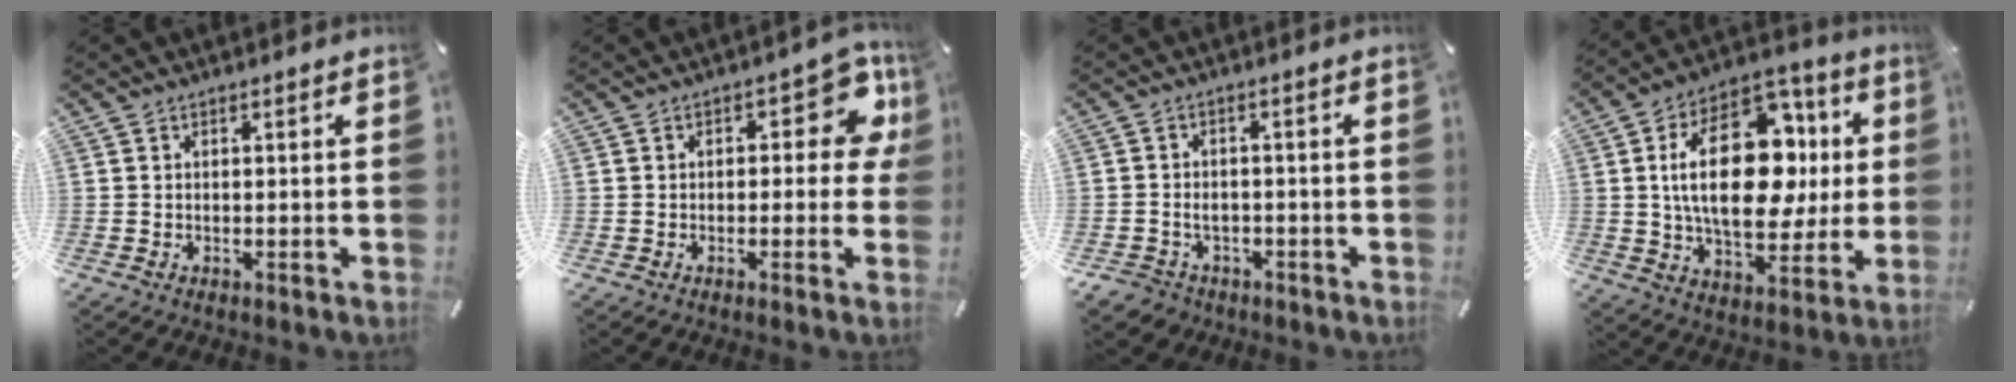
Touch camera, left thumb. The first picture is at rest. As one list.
[{"total": 9.2, "force": [2.6, 4.8, 7.4], "torque": [-0.084, -0.006, 0.040]}, {"total": 4.2, "force": [-1.6, 3.6, 1.4], "torque": [-0.037, 0.004, -0.032]}, {"total": 26.2, "force": [3.8, 16.0, 20.5], "torque": [-0.356, -0.001, 0.068]}]